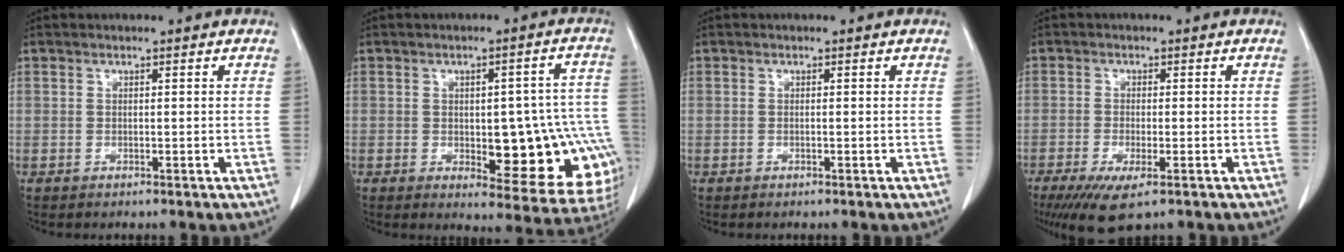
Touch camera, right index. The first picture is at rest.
{"total": 16.3, "force": [-3.3, 6.6, 14.6], "torque": [-0.109, 0.027, -0.021]}
{"total": 0.0}
{"total": 6.4, "force": [-3.8, 1.5, 4.9], "torque": [-0.089, -0.018, -0.060]}